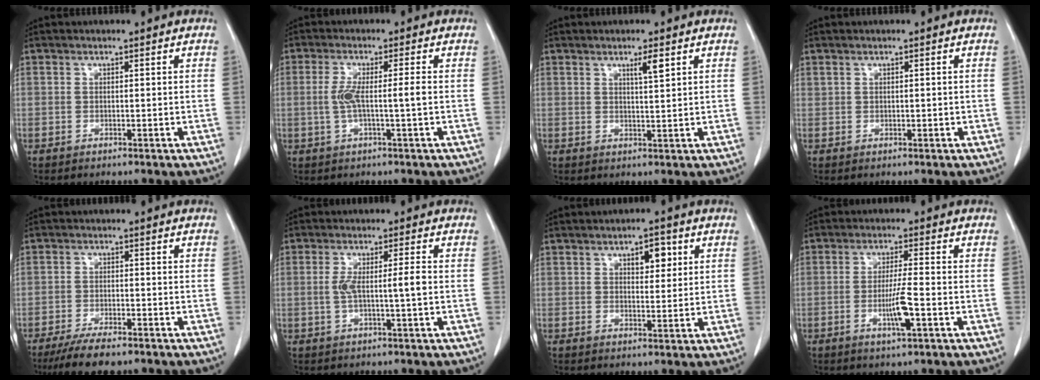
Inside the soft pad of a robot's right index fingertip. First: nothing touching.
{"total": 4.4, "force": [-0.5, -0.2, 4.4], "torque": [-0.091, 0.003, -0.007]}
{"total": 2.5, "force": [1.4, 0.0, 2.1], "torque": [-0.040, -0.002, 0.025]}
{"total": 0.5, "force": [0.3, 0.3, 0.3], "torque": [-0.006, 0.003, 0.008]}
{"total": 6.6, "force": [-5.3, 1.6, 3.6], "torque": [-0.059, -0.012, -0.089]}
{"total": 4.4, "force": [-0.4, 0.0, 4.4], "torque": [-0.085, 0.006, -0.003]}
{"total": 4.0, "force": [1.7, 1.8, 3.1], "torque": [-0.043, 0.003, 0.025]}
{"total": 5.5, "force": [-1.8, 0.0, 5.2], "torque": [-0.098, -0.009, -0.032]}